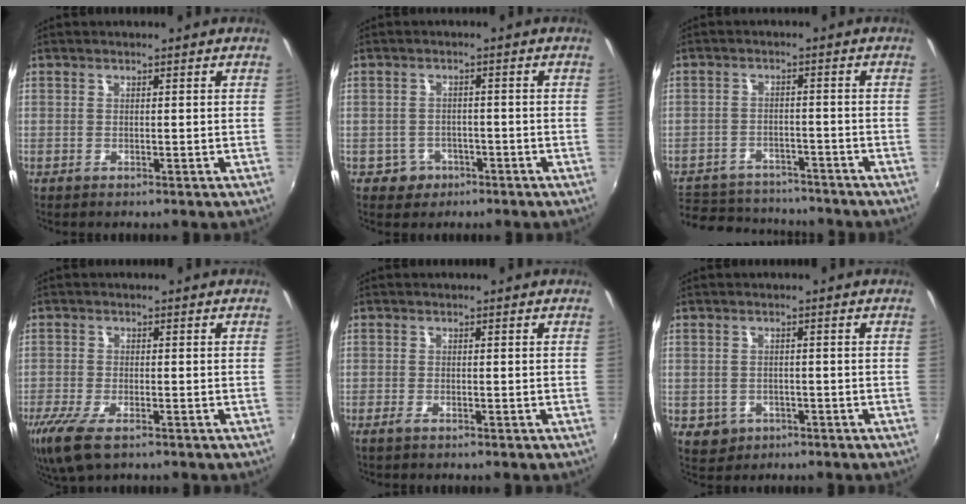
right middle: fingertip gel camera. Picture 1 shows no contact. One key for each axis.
{"total": 4.0, "fx": -2.0, "fy": 3.4, "fz": 0.4, "tx": -0.020, "ty": 0.009, "tz": -0.028}
{"total": 14.0, "fx": -11.1, "fy": 7.4, "fz": 4.3, "tx": -0.125, "ty": 0.017, "tz": -0.154}
{"total": 8.4, "fx": -5.2, "fy": 3.0, "fz": 5.8, "tx": -0.136, "ty": -0.033, "tz": -0.097}
{"total": 1.4, "fx": -1.0, "fy": 0.3, "fz": 0.9, "tx": -0.021, "ty": -0.005, "tz": -0.020}
{"total": 4.2, "fx": -1.3, "fy": 3.8, "fz": 1.2, "tx": -0.033, "ty": 0.000, "tz": -0.012}